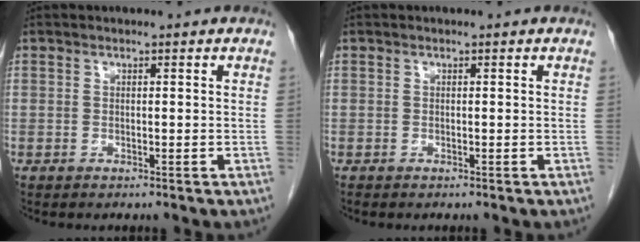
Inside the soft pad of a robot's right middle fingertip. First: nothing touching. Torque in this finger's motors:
{"motor_torque": [0.20, 0.02, -0.07, 0.00]}